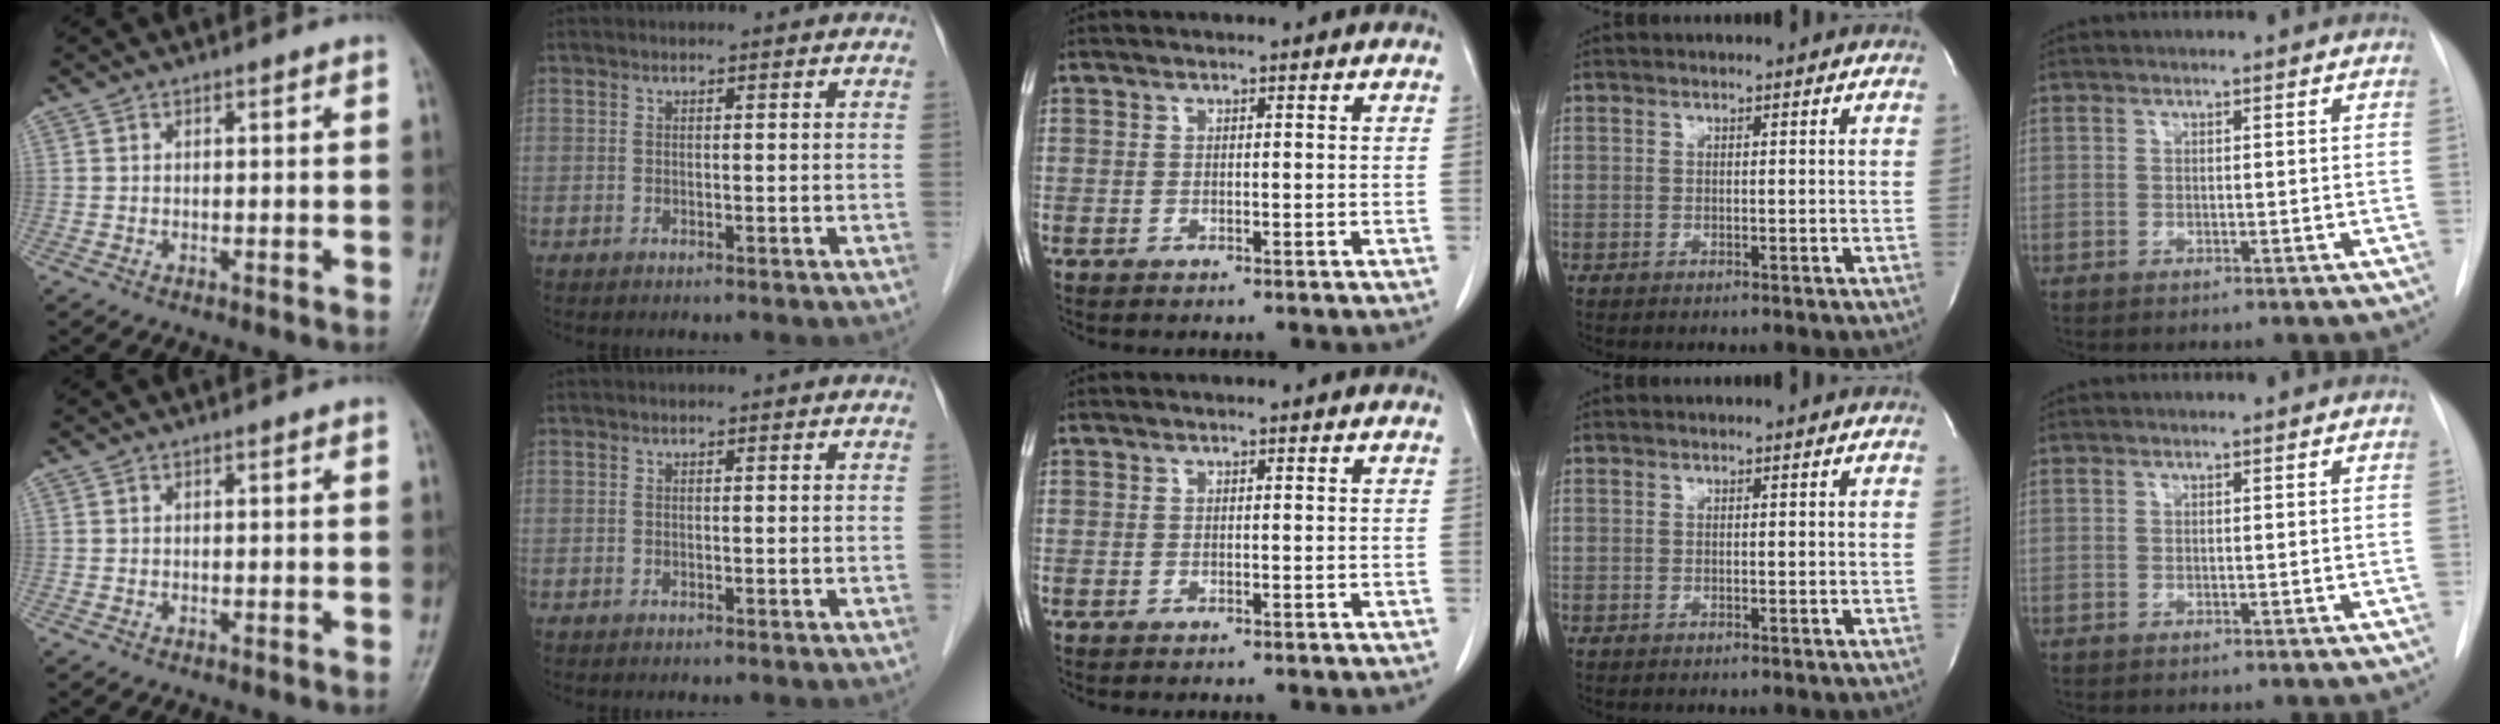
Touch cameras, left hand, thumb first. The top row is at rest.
{}